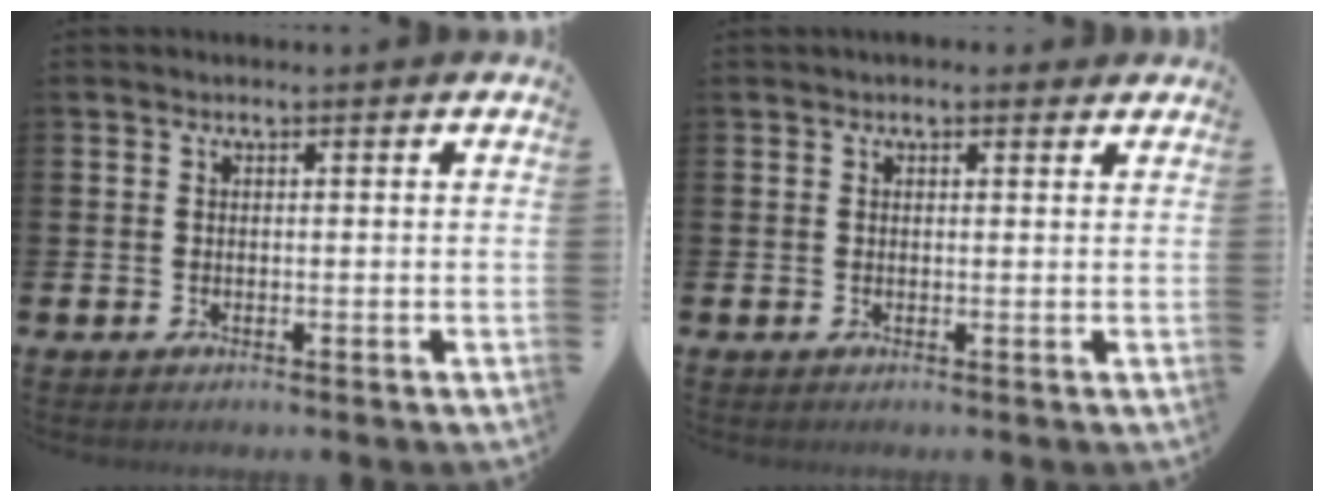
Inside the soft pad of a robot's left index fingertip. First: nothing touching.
{"total": 1.0, "force": [0.8, 0.5, 0.3], "torque": [0.001, 0.005, 0.013]}